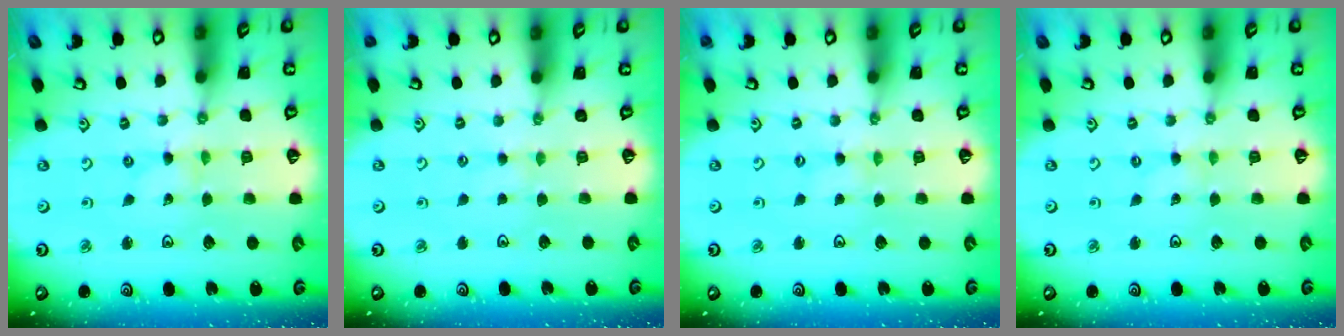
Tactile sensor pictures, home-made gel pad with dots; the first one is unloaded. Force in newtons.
{"total": 1.9, "press": 1.9, "slide": 0.4}
{"total": 1.1, "press": 1.1, "slide": 0.2}
{"total": 0.0}